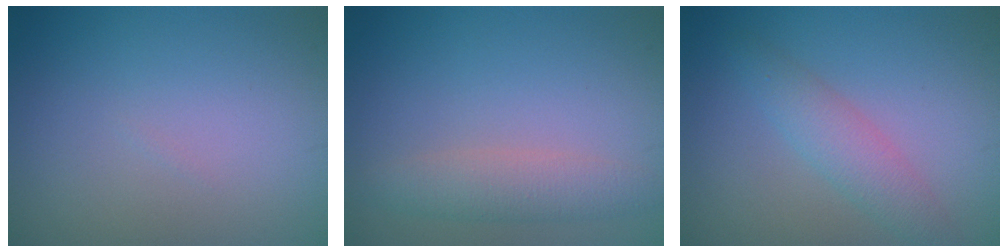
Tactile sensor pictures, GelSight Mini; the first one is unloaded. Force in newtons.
{"total": 2.8, "press": 2.8, "slide": 0.0}
{"total": 2.8, "press": 2.8, "slide": 0.1}